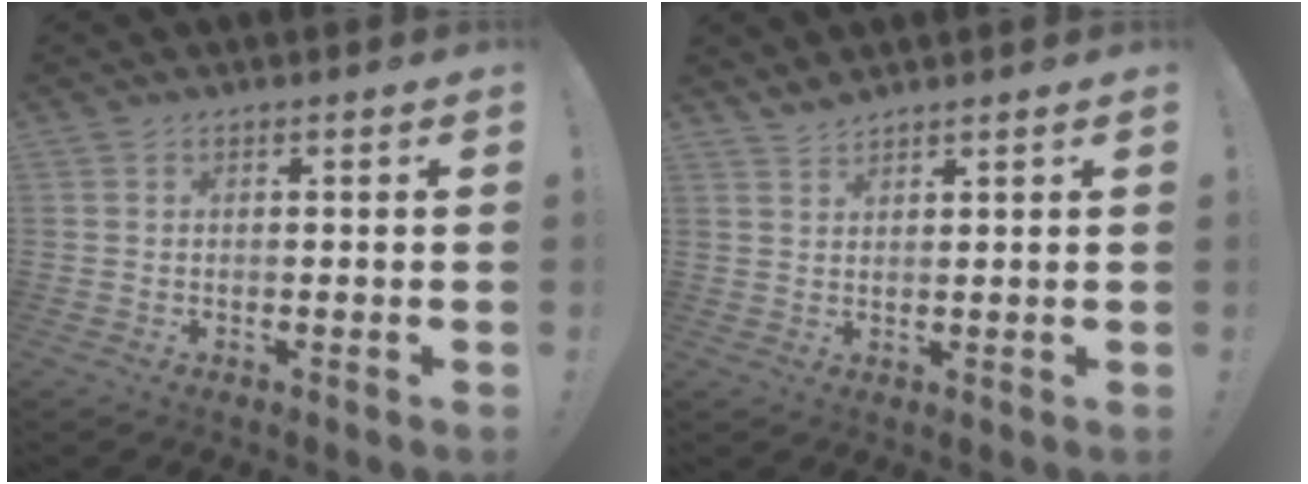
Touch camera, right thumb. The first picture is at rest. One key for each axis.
{"total": 2.6, "fx": 2.5, "fy": 0.3, "fz": 0.8, "tx": -0.017, "ty": -0.015, "tz": 0.045}